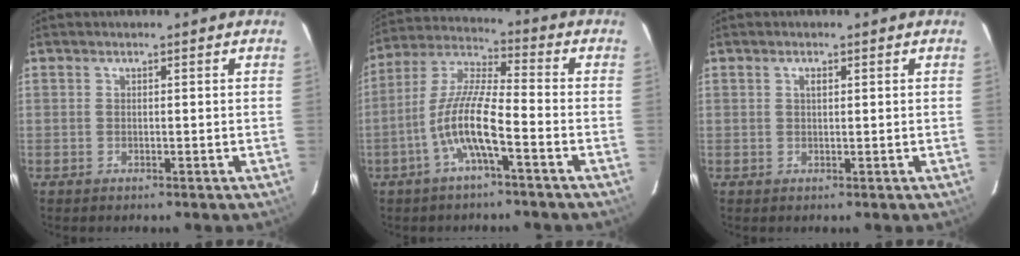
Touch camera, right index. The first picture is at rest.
{"total": 10.4, "force": [-4.3, 1.4, 9.3], "torque": [-0.201, 0.006, -0.085]}
{"total": 1.0, "force": [0.4, 0.4, 0.8], "torque": [-0.014, 0.004, 0.007]}